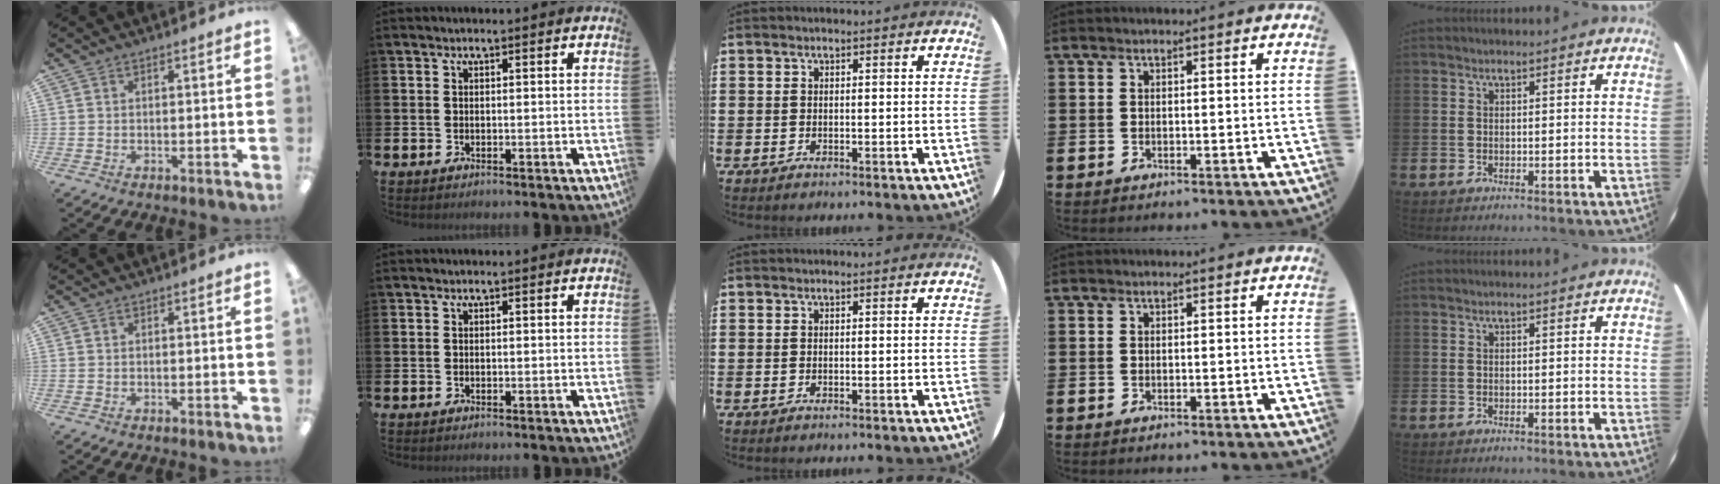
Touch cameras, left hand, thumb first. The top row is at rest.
{}